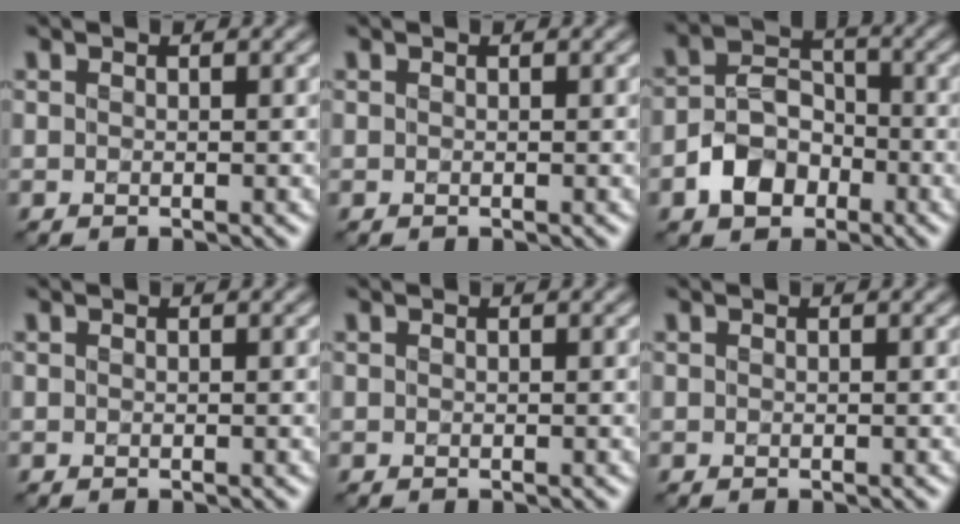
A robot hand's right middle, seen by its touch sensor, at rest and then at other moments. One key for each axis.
{"total": 0.0}
{"total": 4.5, "fx": -2.3, "fy": 3.3, "fz": 2.2, "tx": -0.037, "ty": 0.005, "tz": -0.048}
{"total": 0.0}
{"total": 0.0}
{"total": 0.0}